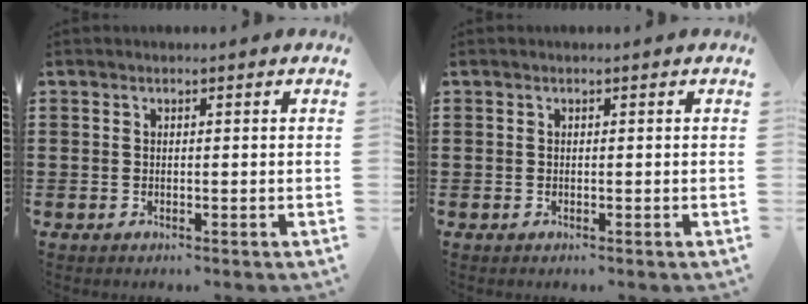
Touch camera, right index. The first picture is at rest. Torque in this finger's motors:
{"motor_torque": [1.07, 1.07, 0.00, 0.00]}